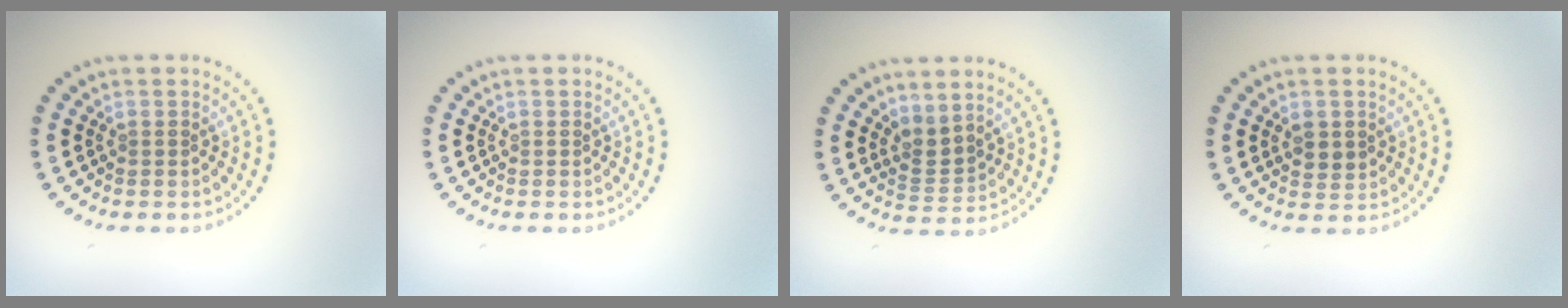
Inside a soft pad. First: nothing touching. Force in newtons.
{"total": 0.0}
{"total": 2.3, "press": 1.5, "slide": 1.7}
{"total": 1.8, "press": 1.8, "slide": 0.4}